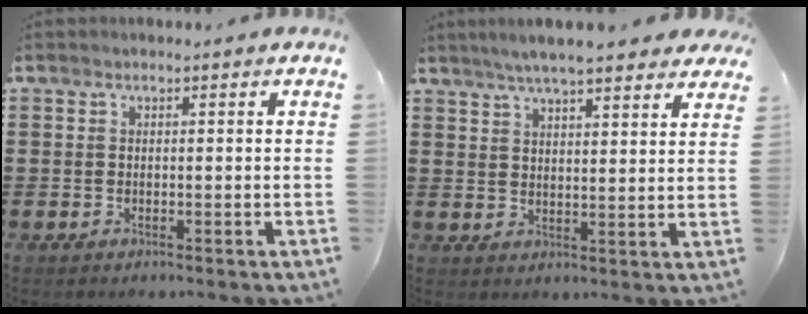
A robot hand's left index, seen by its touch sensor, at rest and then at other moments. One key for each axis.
{"total": 5.6, "fx": 5.0, "fy": 0.4, "fz": 2.4, "tx": -0.062, "ty": -0.013, "tz": 0.090}